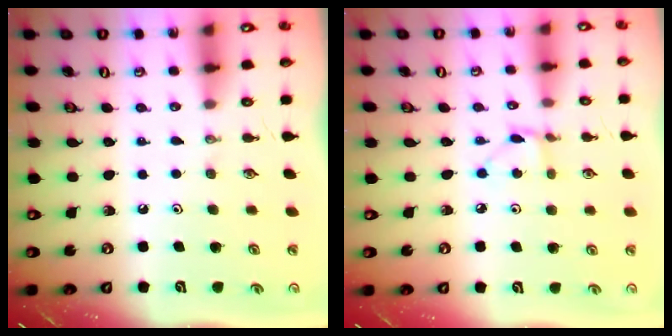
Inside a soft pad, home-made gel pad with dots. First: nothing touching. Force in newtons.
{"total": 2.8, "press": 2.7, "slide": 0.3}